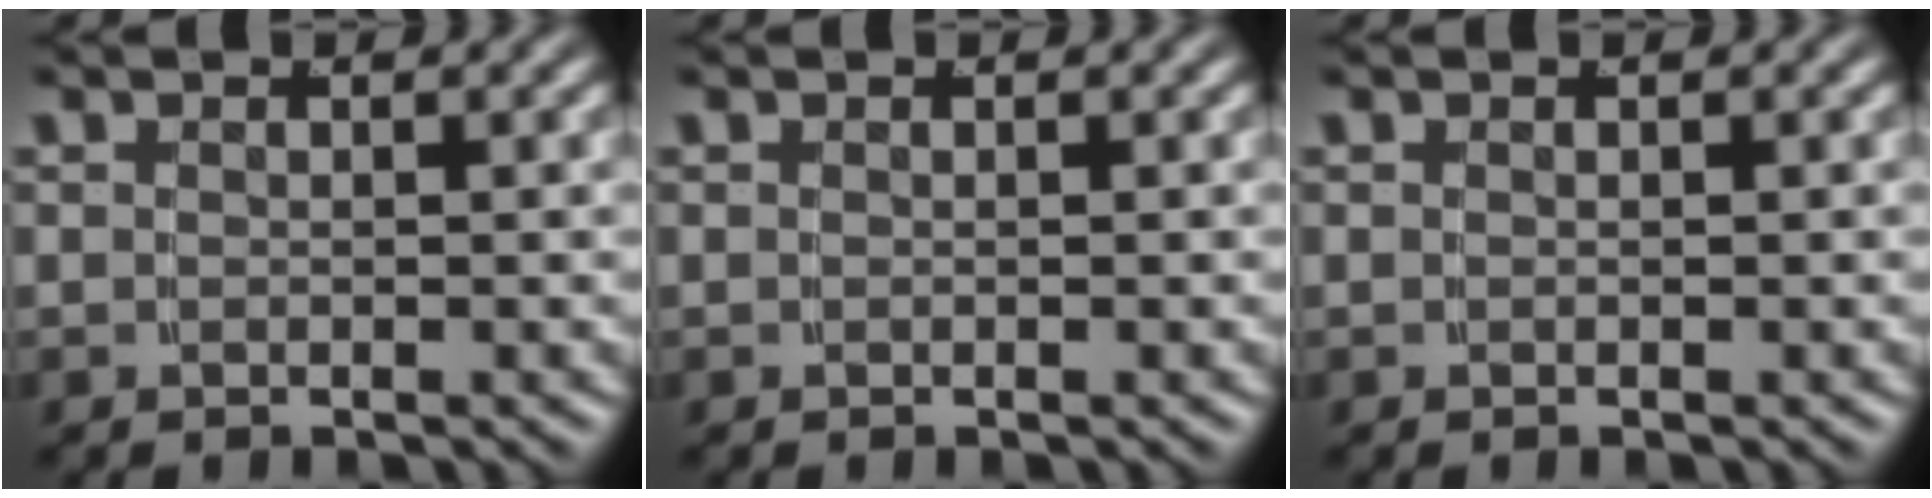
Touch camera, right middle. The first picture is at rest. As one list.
[{"total": 0.0}, {"total": 0.0}]